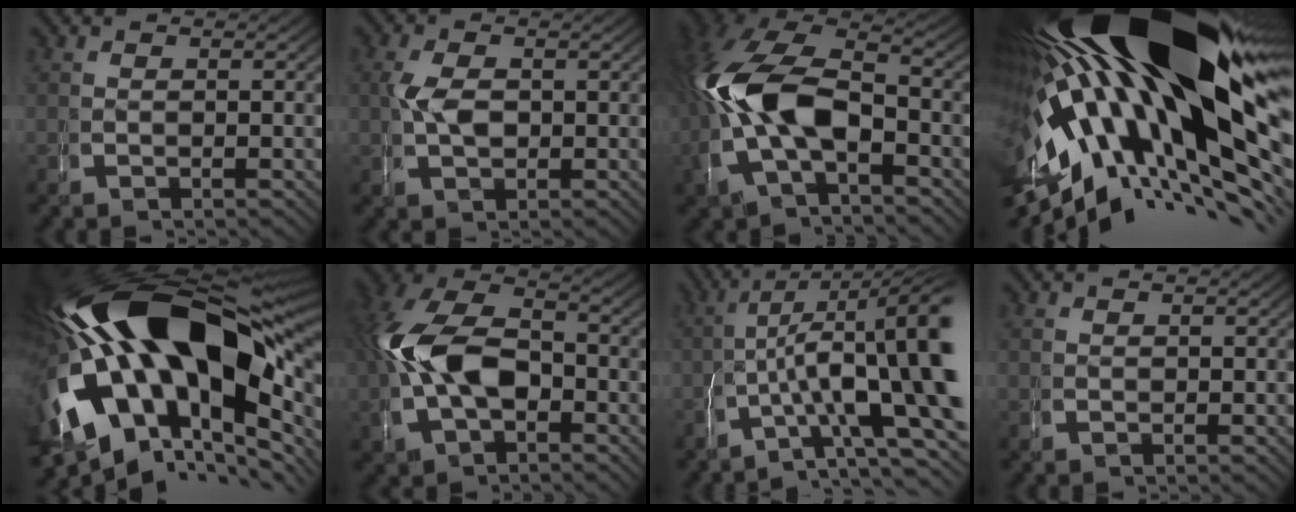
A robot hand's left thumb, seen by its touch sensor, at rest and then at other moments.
{"total": 1.8, "force": [0.4, 1.5, 0.9], "torque": [-0.035, -0.013, 0.017]}
{"total": 13.7, "force": [0.1, 9.5, 9.8], "torque": [-0.232, -0.045, 0.024]}
{"total": 32.0, "force": [0.7, 17.8, 26.6], "torque": [-0.435, -0.011, 0.027]}
{"total": 29.3, "force": [-0.1, 17.8, 23.3], "torque": [-0.422, -0.052, 0.029]}
{"total": 10.1, "force": [-0.1, 7.4, 6.9], "torque": [-0.175, -0.035, 0.016]}
{"total": 11.2, "force": [-0.8, 6.3, 9.2], "torque": [-0.141, -0.028, 0.008]}
{"total": 0.0}